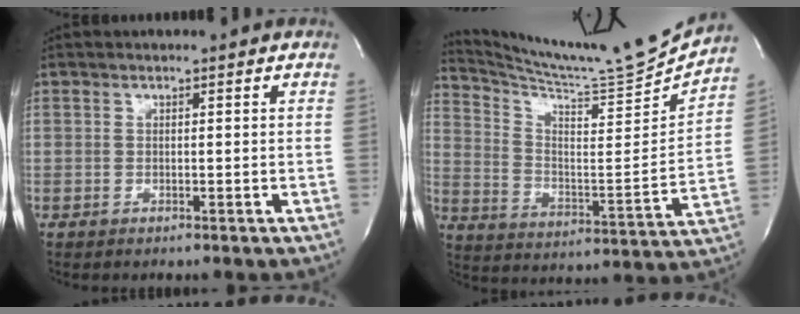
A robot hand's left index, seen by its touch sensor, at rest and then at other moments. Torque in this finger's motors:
{"motor_torque": [-1.25, -0.88, -0.05, 0.03]}